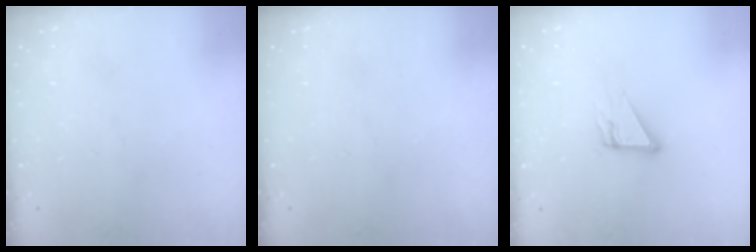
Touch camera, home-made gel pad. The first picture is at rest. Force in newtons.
{"total": 0.0}
{"total": 5.5, "press": 5.5, "slide": 0.3}